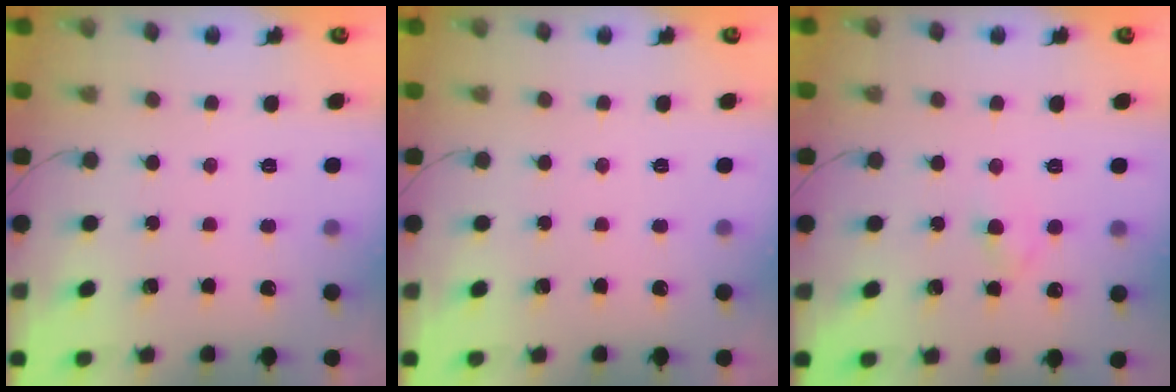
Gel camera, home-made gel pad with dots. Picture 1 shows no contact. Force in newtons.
{"total": 0.0}
{"total": 2.6, "press": 2.4, "slide": 1.1}